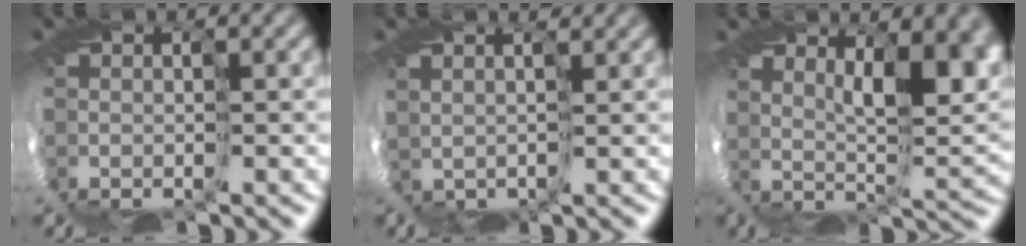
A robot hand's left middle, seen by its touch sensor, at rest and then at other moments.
{"total": 2.6, "force": [2.3, 1.0, 0.5], "torque": [-0.027, 0.019, 0.046]}
{"total": 6.3, "force": [2.9, 1.5, 5.4], "torque": [-0.075, 0.007, 0.045]}